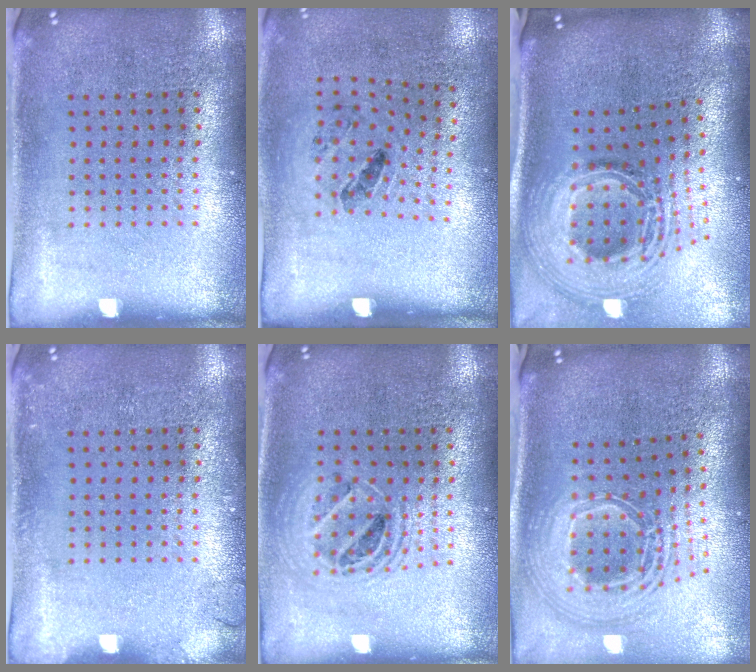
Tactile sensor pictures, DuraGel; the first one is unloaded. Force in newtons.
{"total": 1.4, "press": 0.8, "slide": 1.2}
{"total": 3.1, "press": 2.0, "slide": 2.3}
{"total": 1.0, "press": 1.0, "slide": 0.1}
{"total": 1.5, "press": 1.3, "slide": 0.8}
{"total": 2.6, "press": 1.8, "slide": 1.8}